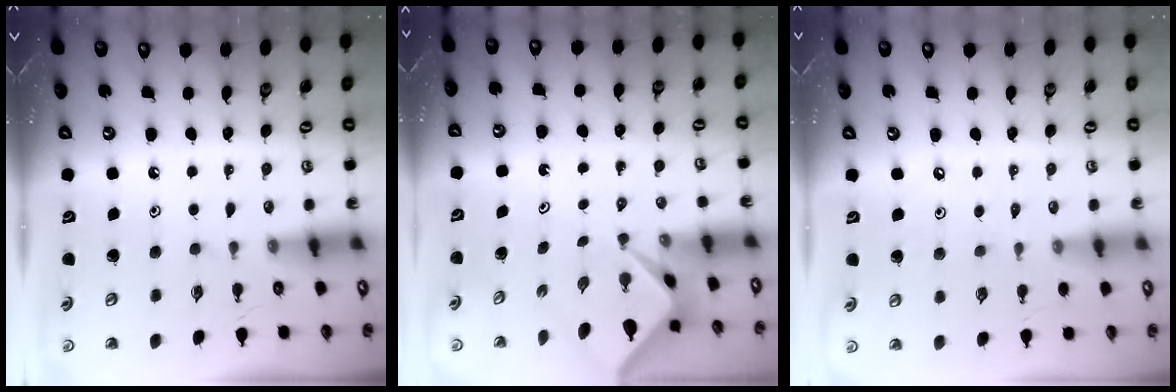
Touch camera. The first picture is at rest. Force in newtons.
{"total": 2.2, "press": 2.2, "slide": 0.2}
{"total": 1.9, "press": 1.9, "slide": 0.4}